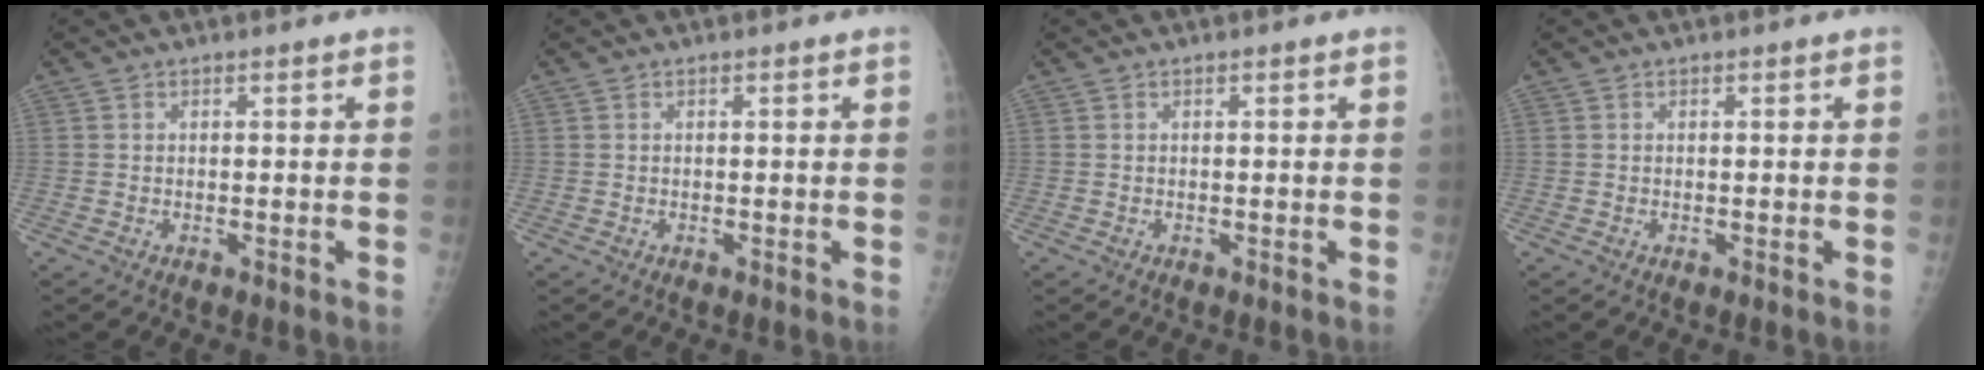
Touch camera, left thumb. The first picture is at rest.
{"total": 0.0}
{"total": 0.0}
{"total": 0.0}